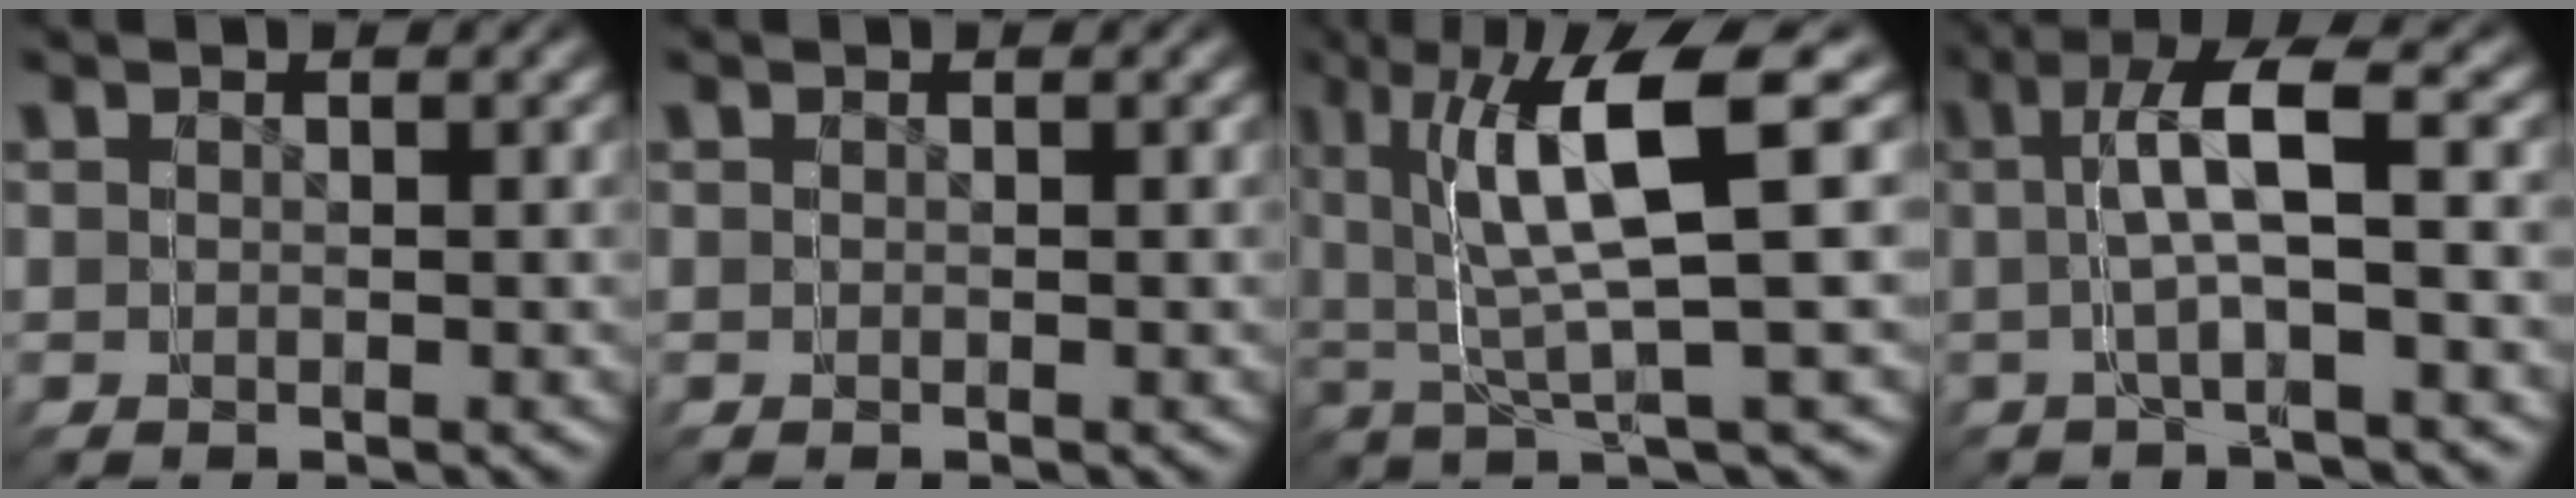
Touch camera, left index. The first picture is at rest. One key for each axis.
{"total": 0.0}
{"total": 6.8, "fx": 2.8, "fy": 2.0, "fz": 5.8, "tx": -0.114, "ty": 0.035, "tz": 0.035}
{"total": 4.1, "fx": -0.1, "fy": 1.6, "fz": 3.7, "tx": -0.072, "ty": 0.026, "tz": -0.007}